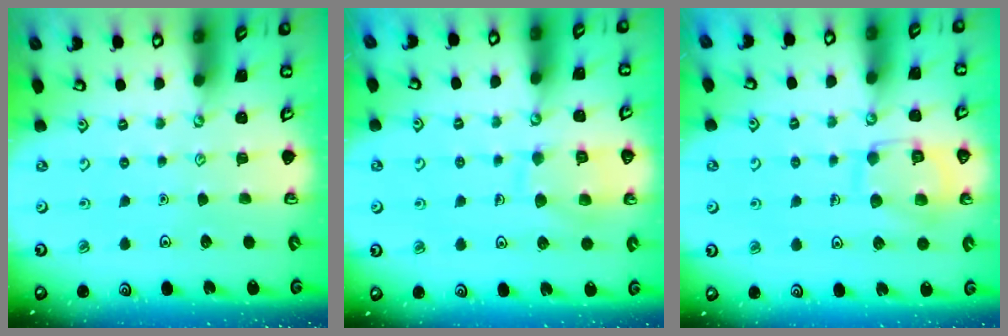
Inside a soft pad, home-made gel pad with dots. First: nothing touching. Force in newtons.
{"total": 10.7, "press": 10.7, "slide": 1.0}
{"total": 11.2, "press": 11.2, "slide": 0.6}